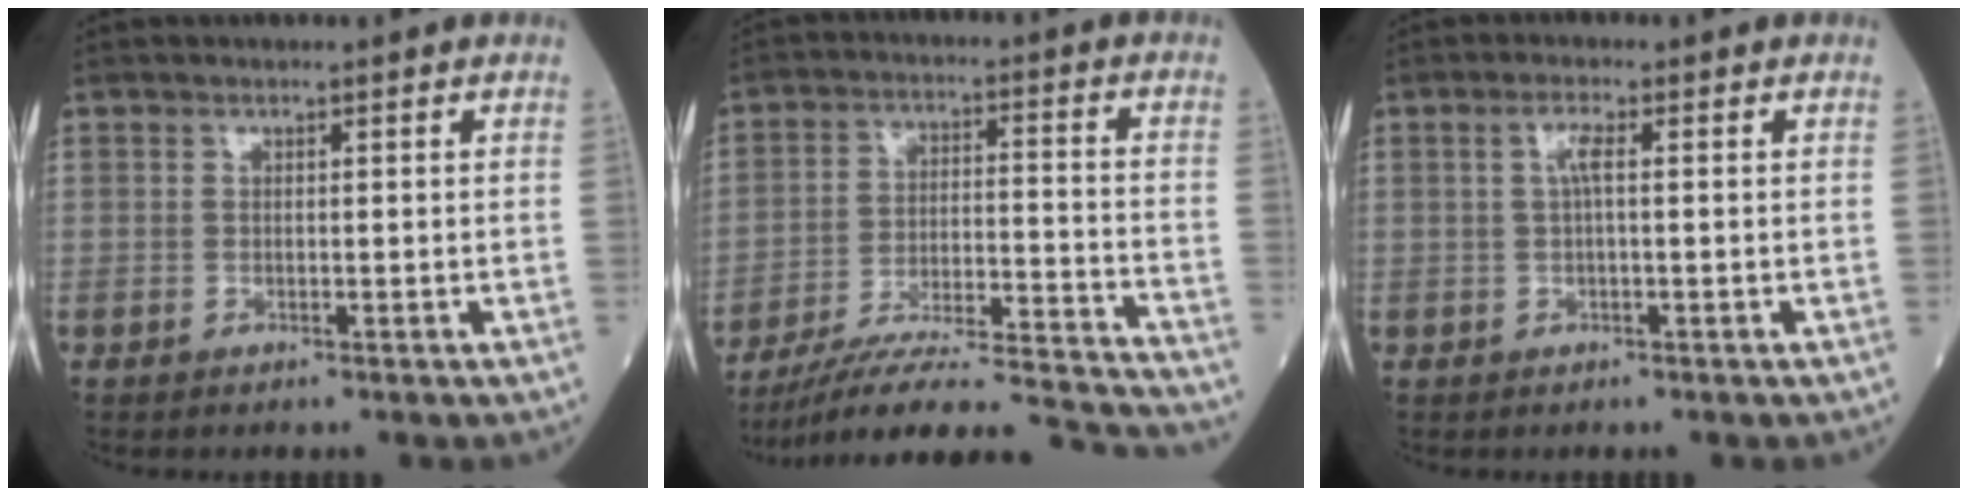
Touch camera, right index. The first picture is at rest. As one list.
[{"total": 22.9, "force": [-21.3, 0.3, 8.4], "torque": [-0.094, -0.009, -0.313]}, {"total": 2.2, "force": [0.4, 0.3, 2.1], "torque": [-0.045, 0.005, 0.007]}]